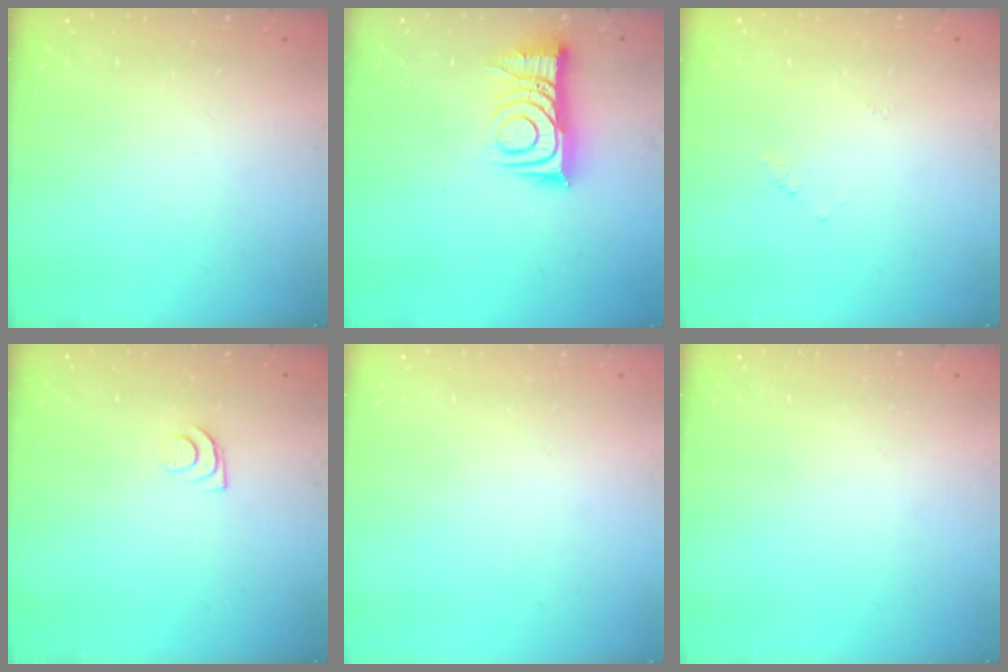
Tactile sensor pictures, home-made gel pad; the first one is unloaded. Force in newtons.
{"total": 10.3, "press": 10.3, "slide": 0.9}
{"total": 2.7, "press": 2.7, "slide": 0.4}
{"total": 4.8, "press": 4.7, "slide": 0.6}
{"total": 1.8, "press": 1.8, "slide": 0.1}
{"total": 0.0}